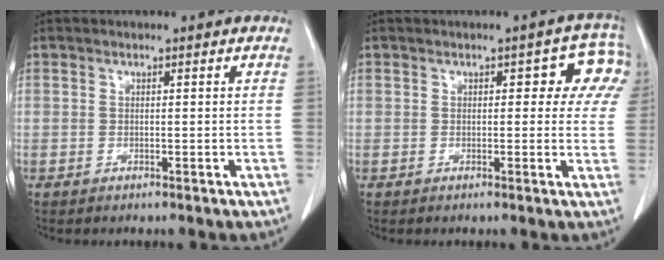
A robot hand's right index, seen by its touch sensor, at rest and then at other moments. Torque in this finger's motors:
{"motor_torque": [0.25, 0.25, 0.09, 0.01]}